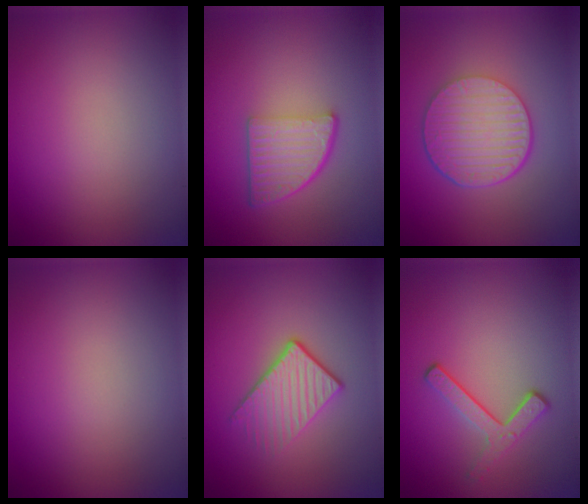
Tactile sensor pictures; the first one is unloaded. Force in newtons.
{"total": 4.8, "press": 3.4, "slide": 3.4}
{"total": 6.7, "press": 4.5, "slide": 5.0}
{"total": 0.0}
{"total": 3.5, "press": 2.6, "slide": 2.3}
{"total": 3.0, "press": 2.2, "slide": 2.0}